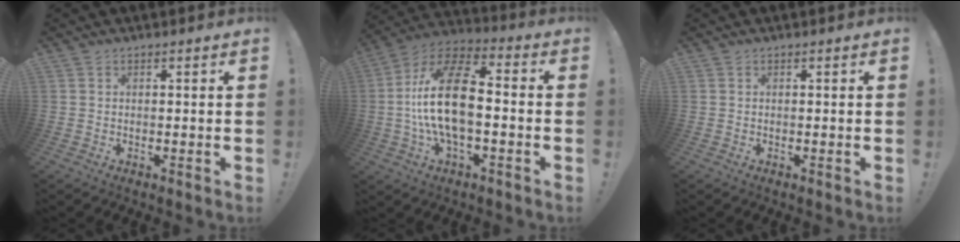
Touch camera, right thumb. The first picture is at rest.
{"total": 19.3, "force": [-1.7, 9.1, 17.0], "torque": [-0.319, 0.016, -0.031]}
{"total": 0.0}